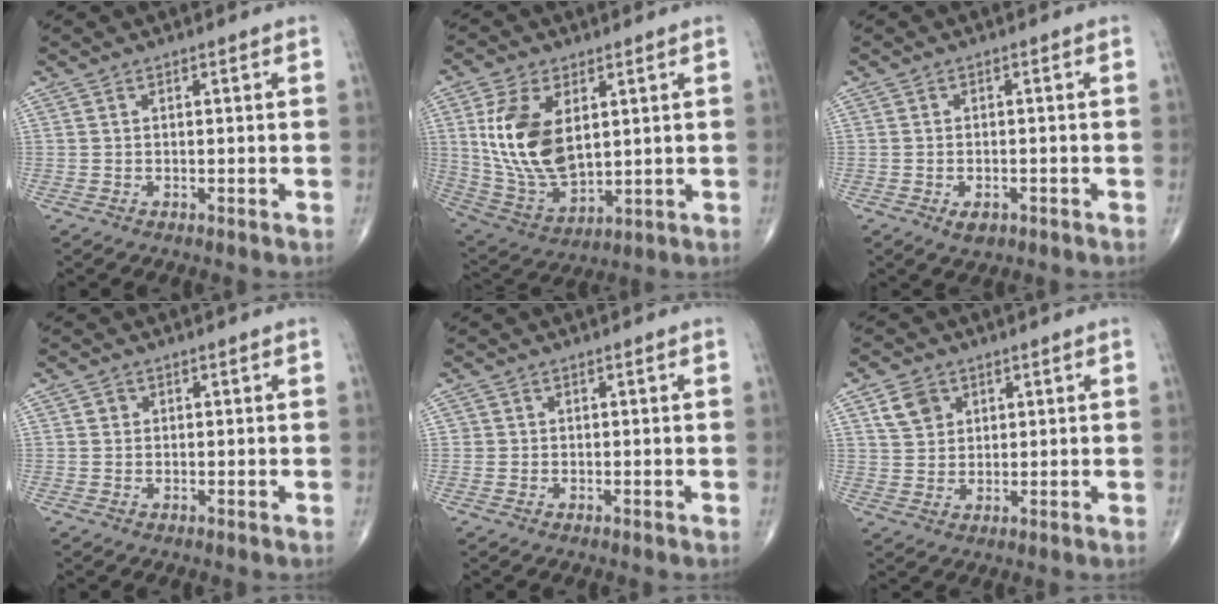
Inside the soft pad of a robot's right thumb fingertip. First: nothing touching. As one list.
[{"total": 15.8, "force": [3.6, 8.9, 12.6], "torque": [-0.234, -0.019, 0.085]}, {"total": 2.6, "force": [-1.3, 1.5, 1.8], "torque": [-0.026, 0.002, -0.017]}, {"total": 1.1, "force": [0.2, 1.0, 0.3], "torque": [0.001, 0.001, 0.002]}, {"total": 0.7, "force": [0.0, 0.7, 0.0], "torque": [0.007, 0.004, 0.000]}, {"total": 5.3, "force": [2.5, 4.1, 2.2], "torque": [-0.023, -0.008, 0.048]}]